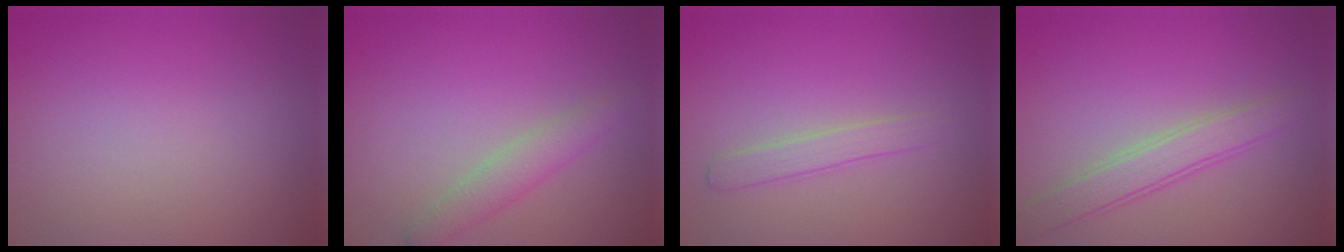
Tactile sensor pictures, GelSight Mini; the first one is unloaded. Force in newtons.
{"total": 2.4, "press": 2.4, "slide": 0.2}
{"total": 1.8, "press": 1.8, "slide": 0.1}
{"total": 2.9, "press": 2.9, "slide": 0.1}